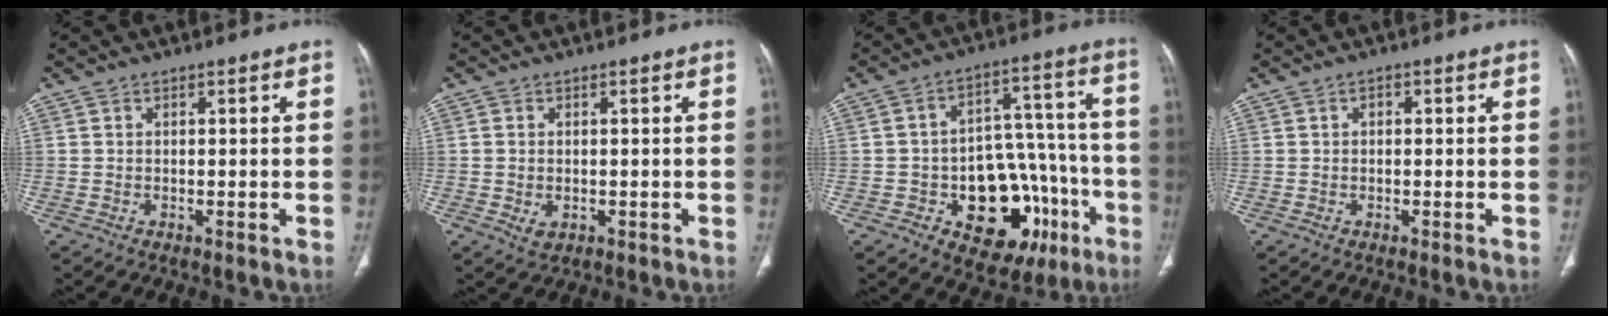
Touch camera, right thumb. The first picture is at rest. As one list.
[{"total": 2.6, "force": [-0.4, 1.9, 1.7], "torque": [-0.029, -0.001, 0.001]}, {"total": 21.1, "force": [-8.2, 13.0, 14.6], "torque": [-0.152, 0.063, -0.099]}, {"total": 1.1, "force": [0.3, 0.7, 0.8], "torque": [-0.009, 0.004, 0.003]}]